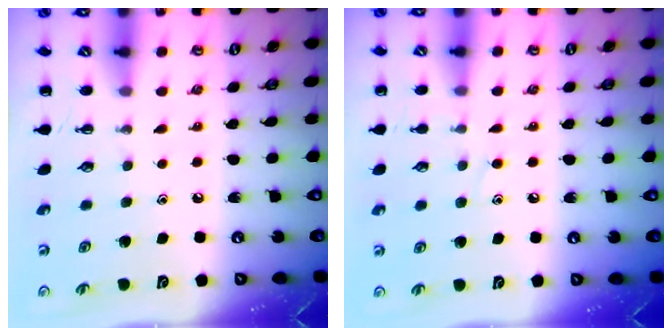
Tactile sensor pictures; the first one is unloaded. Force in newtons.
{"total": 7.0, "press": 6.6, "slide": 2.3}